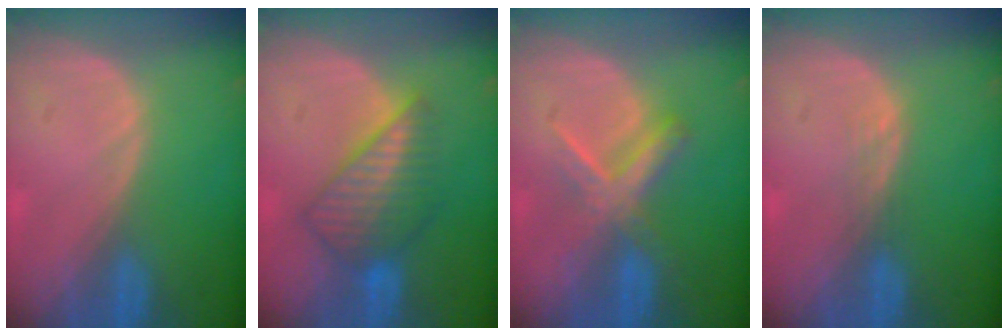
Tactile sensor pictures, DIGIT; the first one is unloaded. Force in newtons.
{"total": 7.1, "press": 6.8, "slide": 1.9}
{"total": 5.5, "press": 5.5, "slide": 1.0}
{"total": 1.1, "press": 1.1, "slide": 0.1}